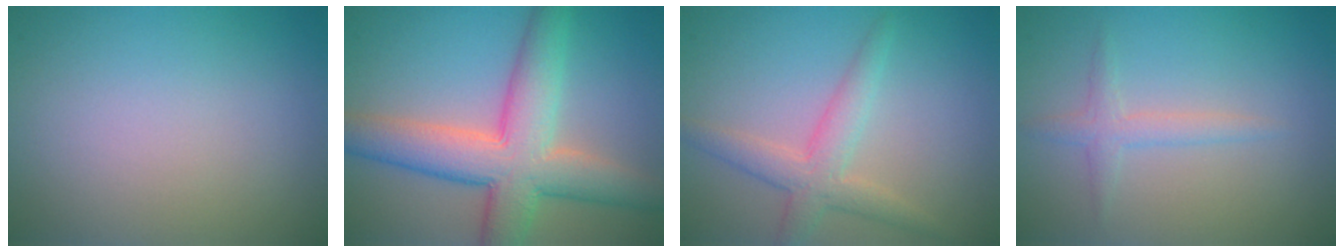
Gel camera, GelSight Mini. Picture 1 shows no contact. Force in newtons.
{"total": 8.5, "press": 8.5, "slide": 0.3}
{"total": 3.3, "press": 3.3, "slide": 0.2}
{"total": 1.7, "press": 1.7, "slide": 0.0}